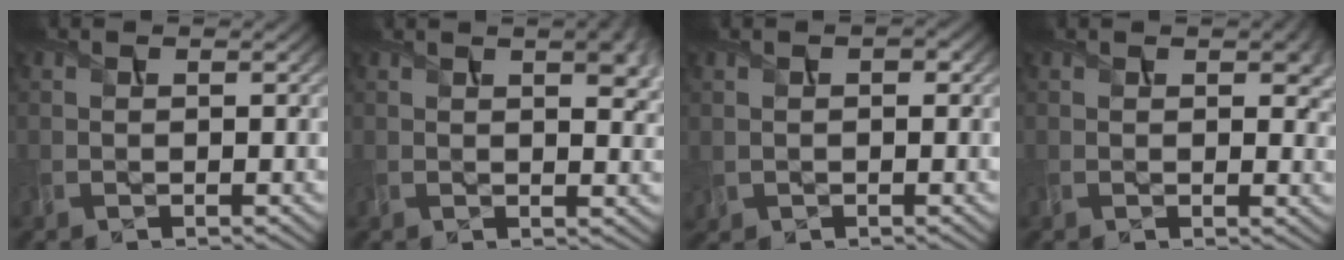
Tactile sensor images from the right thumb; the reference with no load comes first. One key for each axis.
{"total": 6.8, "fx": 2.3, "fy": 2.7, "fz": 5.8, "tx": -0.076, "ty": 0.009, "tz": 0.039}
{"total": 2.3, "fx": 0.7, "fy": 1.8, "fz": 1.1, "tx": -0.021, "ty": -0.003, "tz": 0.019}
{"total": 4.6, "fx": 1.1, "fy": 2.2, "fz": 3.9, "tx": -0.059, "ty": -0.002, "tz": 0.020}